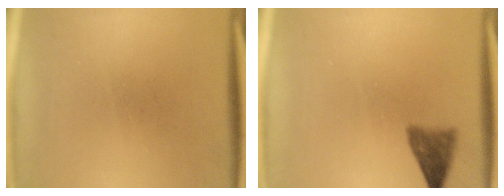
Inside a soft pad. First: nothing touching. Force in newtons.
{"total": 3.3}